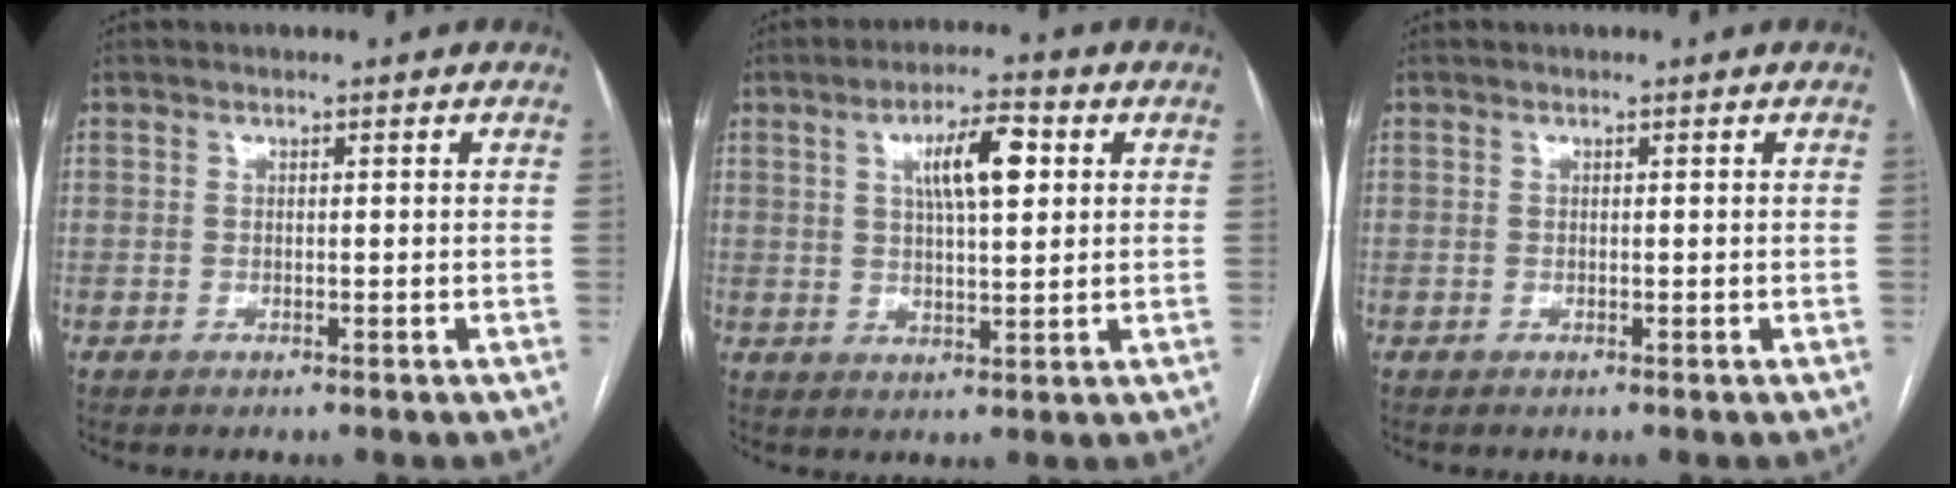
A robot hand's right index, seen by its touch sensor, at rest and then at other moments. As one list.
[{"total": 8.1, "force": [2.7, 2.0, 7.4], "torque": [-0.127, 0.011, 0.047]}, {"total": 0.0}]